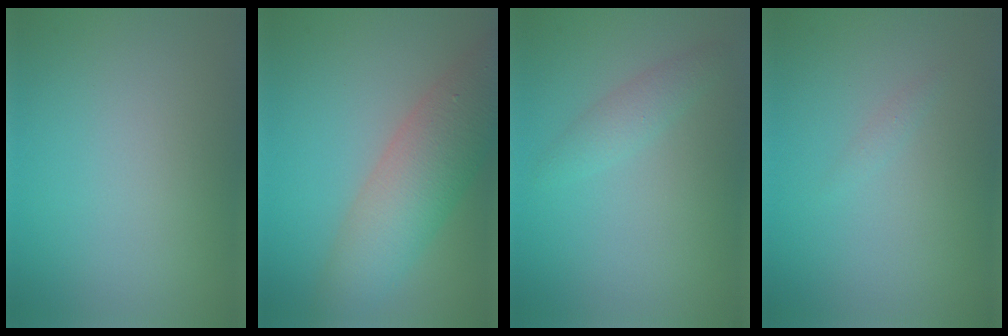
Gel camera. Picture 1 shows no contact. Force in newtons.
{"total": 6.8, "press": 6.8, "slide": 0.2}
{"total": 1.7, "press": 1.7, "slide": 0.0}
{"total": 0.5, "press": 0.5, "slide": 0.0}